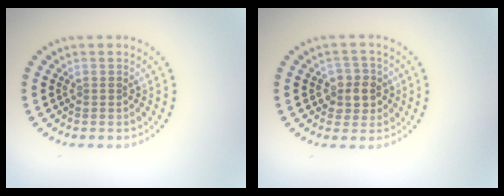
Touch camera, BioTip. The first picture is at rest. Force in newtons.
{"total": 2.6, "press": 2.4, "slide": 1.0}